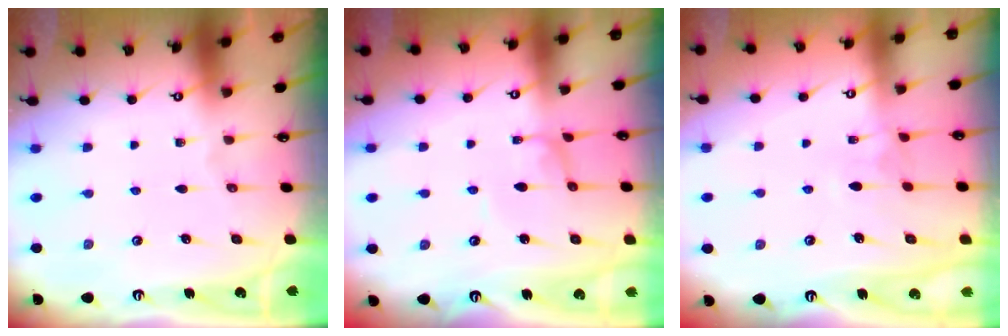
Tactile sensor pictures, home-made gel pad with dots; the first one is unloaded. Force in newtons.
{"total": 1.5, "press": 1.4, "slide": 0.1}
{"total": 2.0, "press": 1.9, "slide": 0.5}